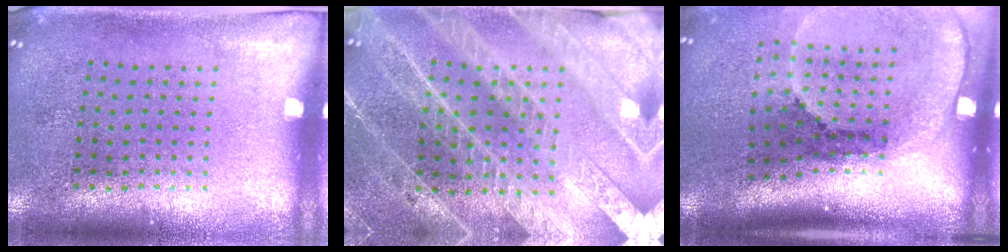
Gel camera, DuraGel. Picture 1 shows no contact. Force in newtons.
{"total": 4.1, "press": 3.8, "slide": 1.7}
{"total": 2.6, "press": 1.8, "slide": 1.9}